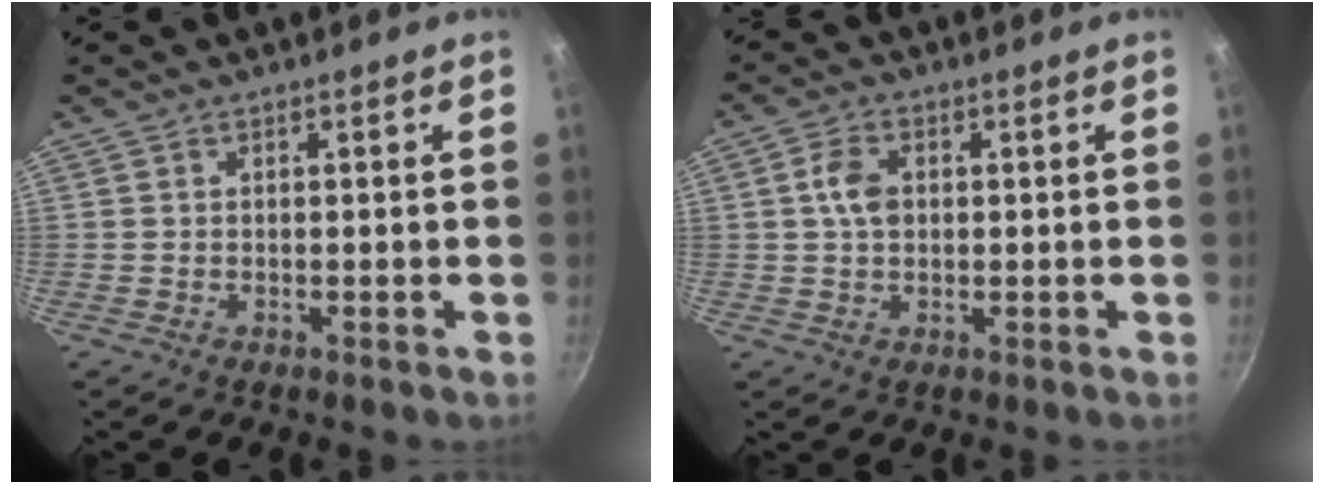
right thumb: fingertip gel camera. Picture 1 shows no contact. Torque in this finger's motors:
{"motor_torque": [-0.29, -0.24, 0.42, 0.43, 0.02]}